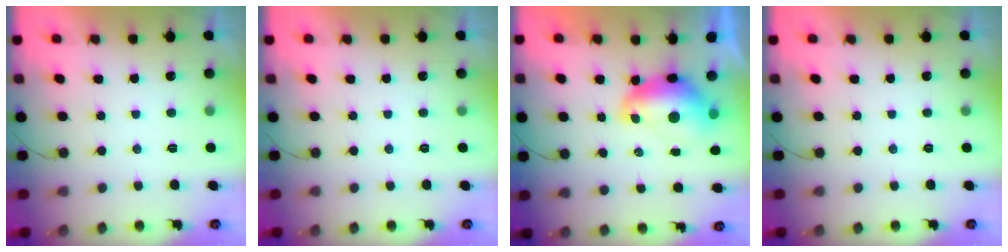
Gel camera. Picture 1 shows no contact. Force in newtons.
{"total": 0.0}
{"total": 9.5, "press": 9.5, "slide": 1.1}
{"total": 0.0}